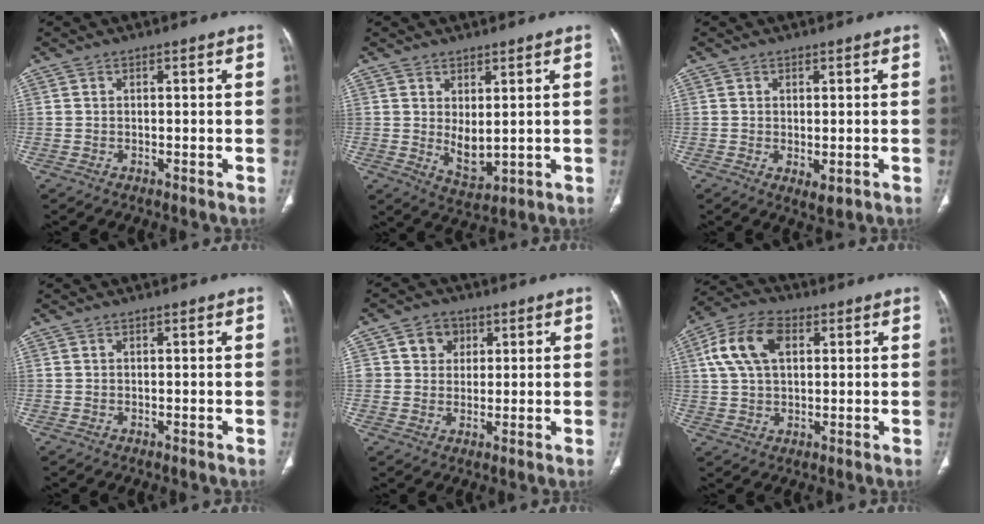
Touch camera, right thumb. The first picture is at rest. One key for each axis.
{"total": 5.2, "fx": 0.8, "fy": 2.5, "fz": 4.5, "tx": -0.068, "ty": -0.022, "tz": 0.029}
{"total": 2.6, "fx": -0.7, "fy": 1.1, "fz": 2.3, "tx": -0.035, "ty": -0.009, "tz": -0.001}
{"total": 0.0}
{"total": 5.5, "fx": 1.9, "fy": 4.8, "fz": 1.8, "tx": 0.001, "ty": -0.002, "tz": 0.029}
{"total": 11.5, "fx": 3.3, "fy": 6.9, "fz": 8.5, "tx": -0.165, "ty": 0.017, "tz": 0.057}